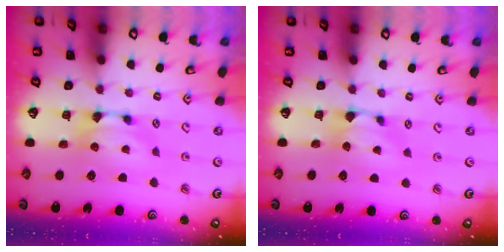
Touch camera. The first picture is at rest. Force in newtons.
{"total": 0.9, "press": 0.6, "slide": 0.6}